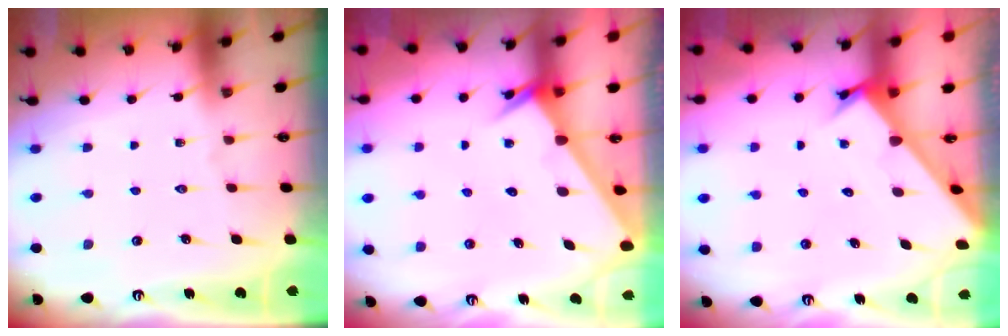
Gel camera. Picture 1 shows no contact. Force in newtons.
{"total": 2.3, "press": 2.3, "slide": 0.1}
{"total": 2.1, "press": 2.1, "slide": 0.1}